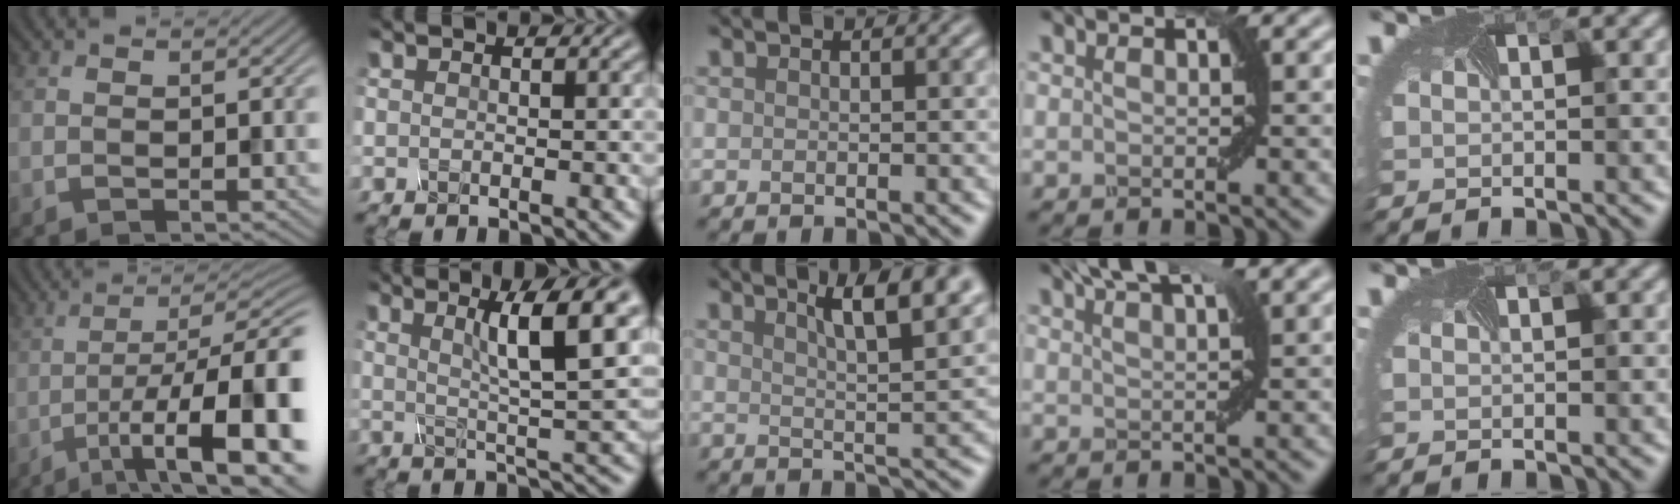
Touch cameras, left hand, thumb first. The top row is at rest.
{"thumb": {"total": 14.8, "force": [-5.6, 3.8, 13.1], "torque": [-0.202, -0.005, -0.081]}, "index": {"total": 7.4, "force": [2.4, 1.2, 6.9], "torque": [-0.100, 0.005, 0.048]}, "middle": {"total": 6.8, "force": [4.0, 1.7, 5.2], "torque": [-0.049, 0.021, 0.048]}, "ring": {"total": 5.5, "force": [3.7, 1.2, 3.8], "torque": [-0.051, 0.026, 0.041]}}